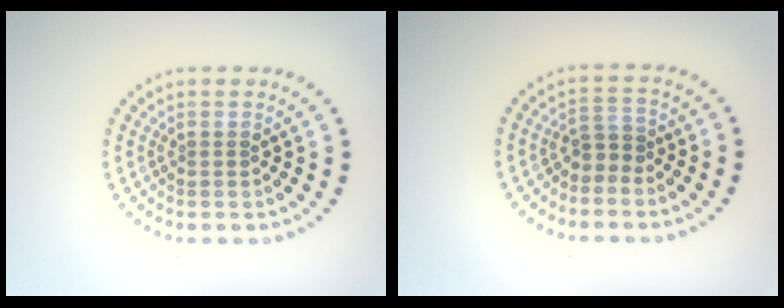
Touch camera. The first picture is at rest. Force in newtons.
{"total": 1.8, "press": 1.4, "slide": 1.1}